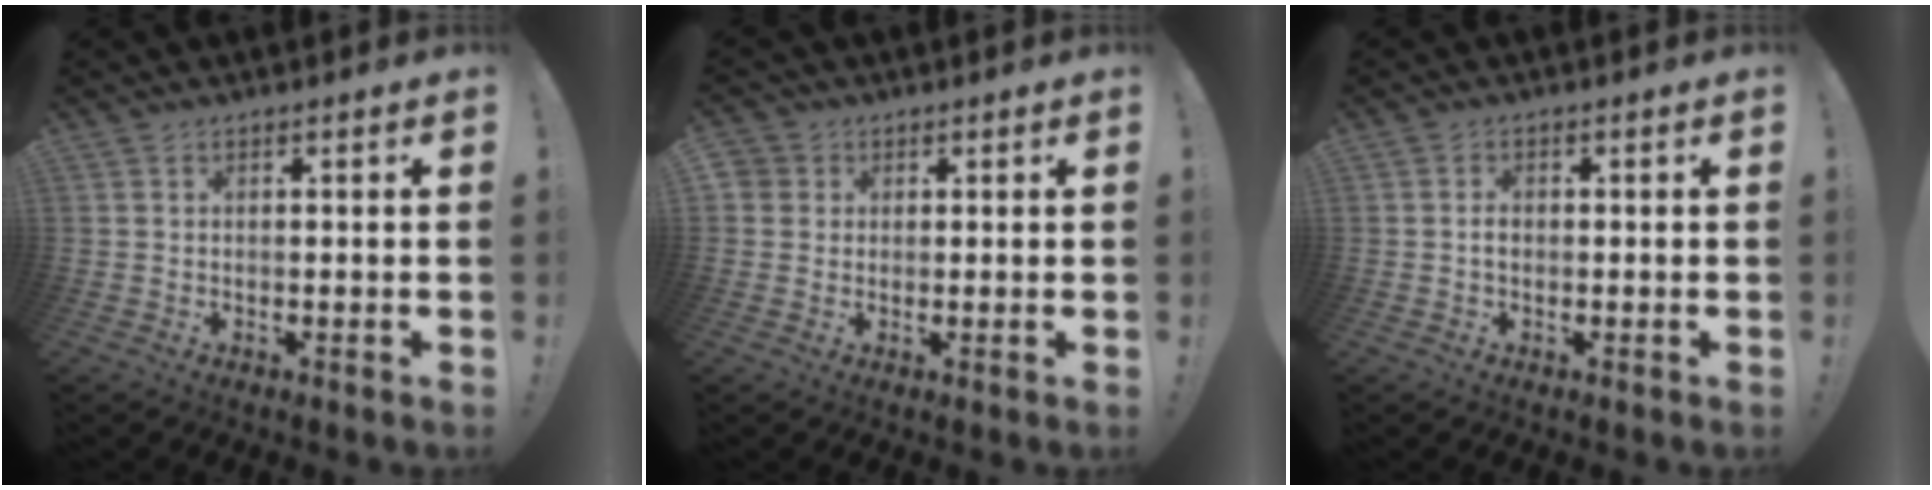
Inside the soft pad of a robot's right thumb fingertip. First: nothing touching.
{"total": 2.9, "force": [0.7, 2.8, 0.7], "torque": [-0.016, 0.004, 0.013]}
{"total": 1.5, "force": [-0.5, 1.0, 1.1], "torque": [-0.018, 0.005, -0.010]}